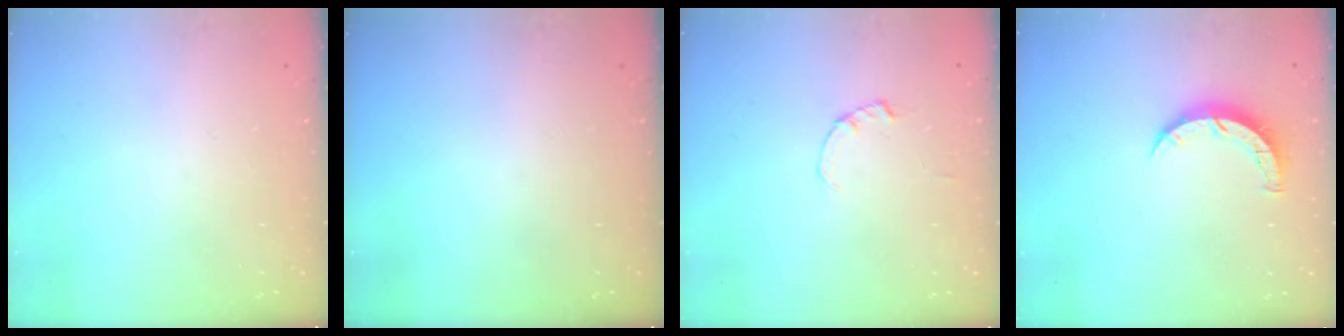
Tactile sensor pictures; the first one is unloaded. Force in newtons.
{"total": 0.0}
{"total": 0.0}
{"total": 5.5, "press": 5.5, "slide": 0.5}